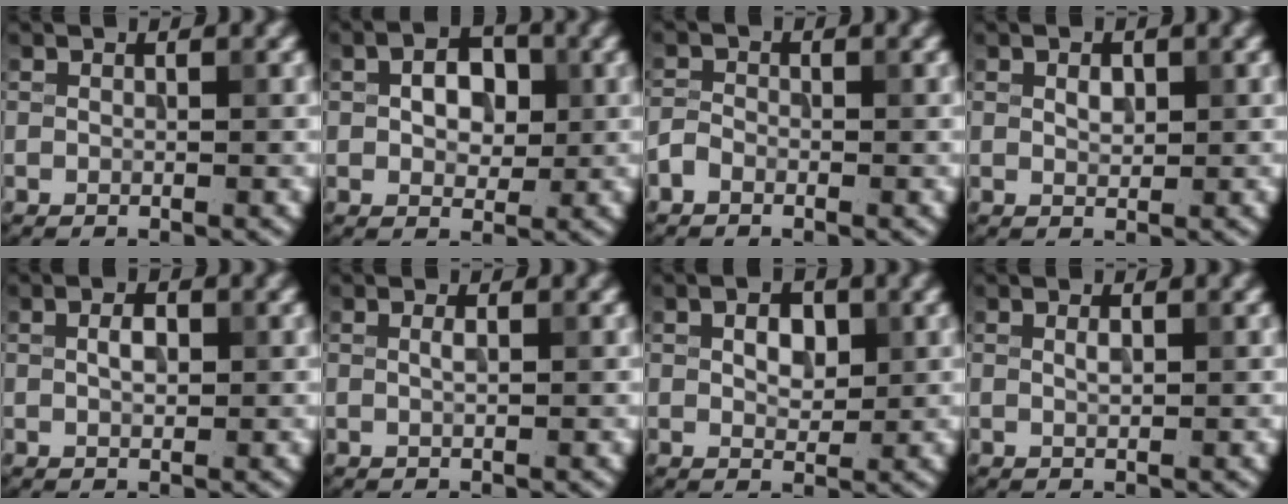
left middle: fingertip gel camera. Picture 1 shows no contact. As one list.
[{"total": 3.8, "force": [0.6, 2.6, 2.8], "torque": [-0.045, 0.004, 0.003]}, {"total": 1.2, "force": [-0.8, 0.7, 0.5], "torque": [-0.007, 0.003, -0.022]}, {"total": 1.3, "force": [0.4, 0.8, 0.9], "torque": [-0.016, 0.000, 0.008]}, {"total": 1.6, "force": [0.2, 0.9, 1.3], "torque": [-0.026, 0.002, 0.003]}, {"total": 0.7, "force": [0.2, 0.2, 0.7], "torque": [-0.014, 0.003, 0.004]}, {"total": 2.7, "force": [0.7, 1.7, 2.0], "torque": [-0.035, 0.000, 0.011]}, {"total": 0.8, "force": [0.2, 0.3, 0.7], "torque": [-0.015, 0.002, 0.004]}]